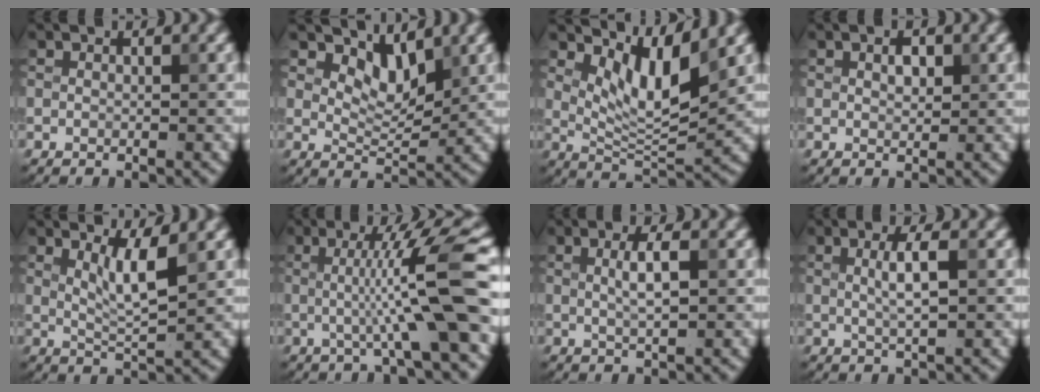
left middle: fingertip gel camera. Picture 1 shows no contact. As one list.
[{"total": 3.4, "force": [2.5, 1.4, 1.8], "torque": [-0.040, -0.011, 0.039]}, {"total": 4.8, "force": [2.7, 1.6, 3.7], "torque": [-0.075, -0.016, 0.053]}, {"total": 1.3, "force": [0.5, 0.7, 1.0], "torque": [-0.019, 0.003, 0.012]}, {"total": 2.7, "force": [1.2, 0.2, 2.4], "torque": [-0.048, -0.006, 0.029]}, {"total": 7.8, "force": [-0.5, 0.6, 7.8], "torque": [-0.121, 0.007, -0.005]}, {"total": 1.9, "force": [0.3, 0.1, 1.9], "torque": [-0.038, 0.005, 0.011]}, {"total": 2.2, "force": [0.3, 0.1, 2.2], "torque": [-0.041, 0.007, 0.010]}]